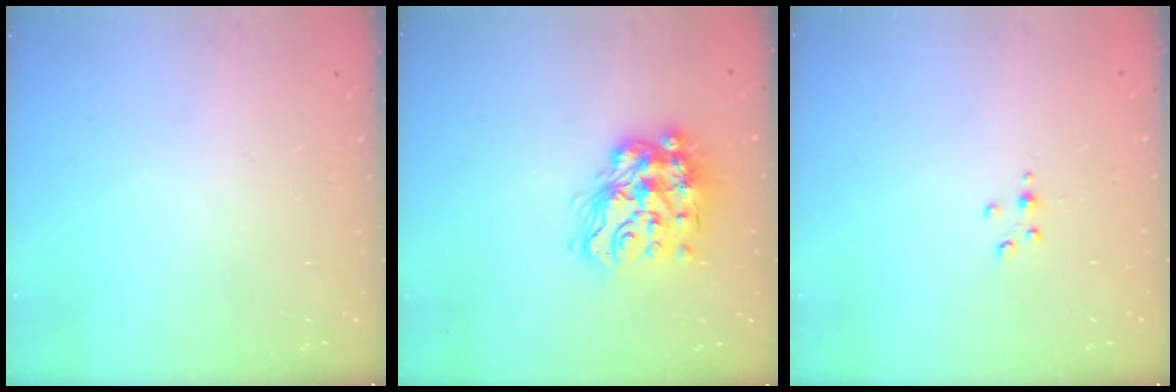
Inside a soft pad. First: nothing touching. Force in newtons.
{"total": 16.4, "press": 16.3, "slide": 1.7}
{"total": 3.0, "press": 3.0, "slide": 0.3}